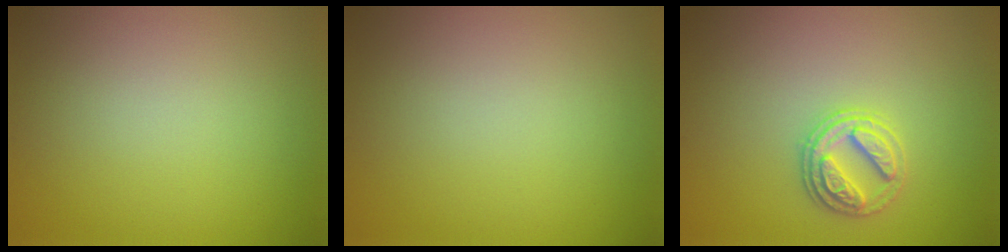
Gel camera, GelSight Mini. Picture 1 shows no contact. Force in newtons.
{"total": 0.0}
{"total": 2.6, "press": 2.6, "slide": 0.5}